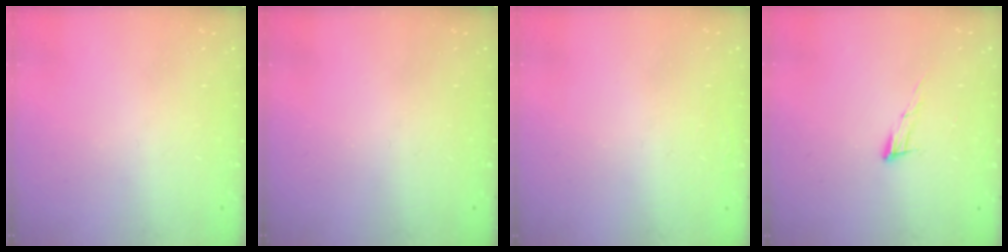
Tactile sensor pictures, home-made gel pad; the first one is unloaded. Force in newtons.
{"total": 0.0}
{"total": 1.8, "press": 1.7, "slide": 0.4}
{"total": 8.1, "press": 7.9, "slide": 1.6}